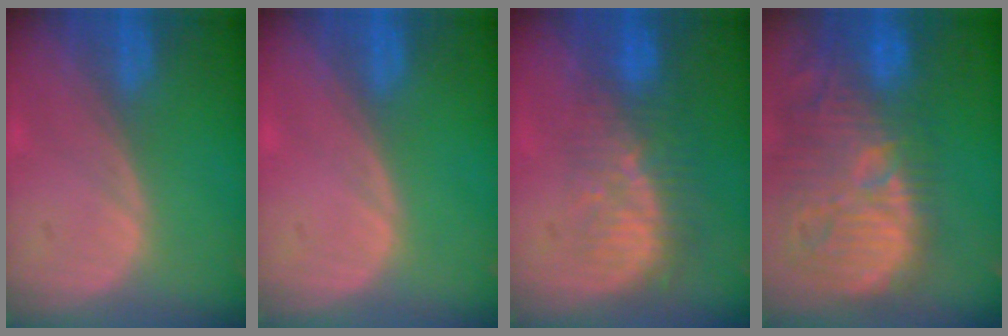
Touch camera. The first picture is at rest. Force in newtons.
{"total": 0.0}
{"total": 8.4, "press": 7.5, "slide": 3.8}
{"total": 14.7, "press": 13.0, "slide": 6.8}